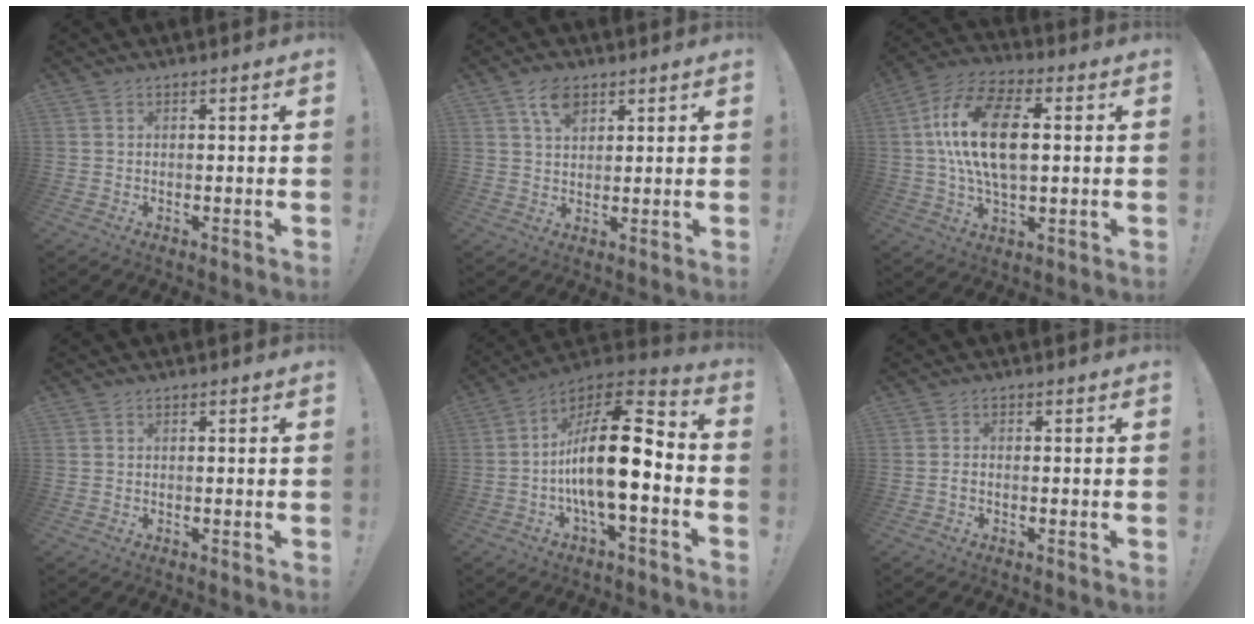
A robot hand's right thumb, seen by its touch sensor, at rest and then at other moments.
{"total": 6.5, "force": [3.8, 3.8, 3.7], "torque": [-0.067, -0.006, 0.070]}
{"total": 18.3, "force": [2.7, 10.1, 15.1], "torque": [-0.280, 0.008, 0.040]}
{"total": 0.0}
{"total": 20.0, "force": [-3.0, 7.4, 18.3], "torque": [-0.331, 0.018, -0.050]}
{"total": 1.4, "force": [-1.0, 0.4, 1.0], "torque": [-0.025, 0.006, -0.016]}